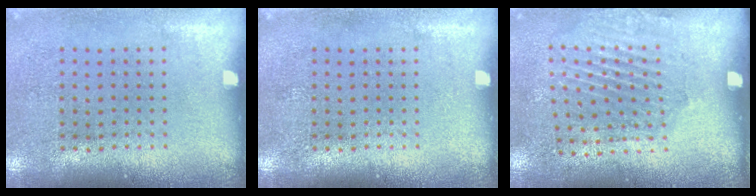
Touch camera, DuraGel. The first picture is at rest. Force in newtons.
{"total": 0.0}
{"total": 1.9, "press": 1.2, "slide": 1.6}